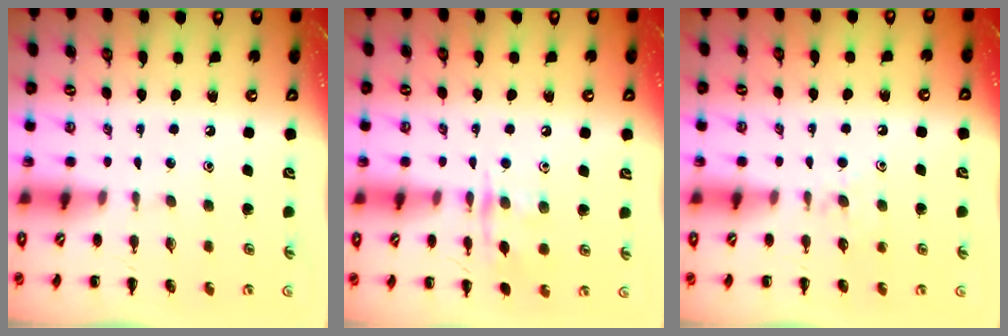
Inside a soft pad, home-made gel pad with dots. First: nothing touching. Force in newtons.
{"total": 9.8, "press": 9.8, "slide": 0.7}
{"total": 5.3, "press": 5.0, "slide": 1.8}